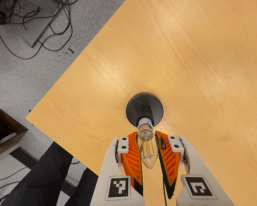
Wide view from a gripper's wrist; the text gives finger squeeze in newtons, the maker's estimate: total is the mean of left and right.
{"total": 21.8, "left": 24.6, "right": 19.1}